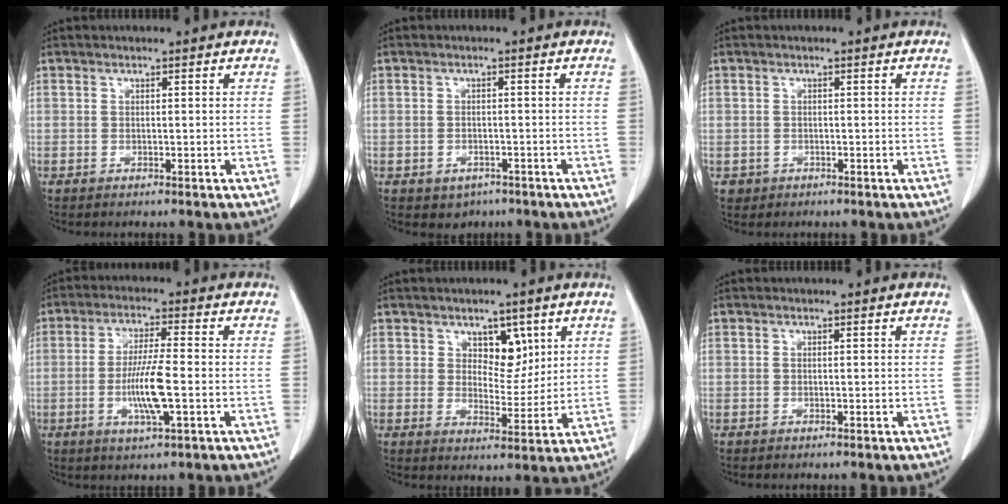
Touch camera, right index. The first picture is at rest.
{"total": 2.7, "force": [-1.6, 2.0, 0.8], "torque": [-0.010, 0.006, -0.012]}
{"total": 1.5, "force": [-0.5, 1.4, 0.0], "torque": [-0.003, 0.005, -0.006]}
{"total": 7.9, "force": [-1.8, 0.5, 7.7], "torque": [-0.149, -0.006, -0.035]}
{"total": 5.5, "force": [2.7, 3.2, 3.5], "torque": [-0.045, -0.001, 0.047]}
{"total": 0.0}